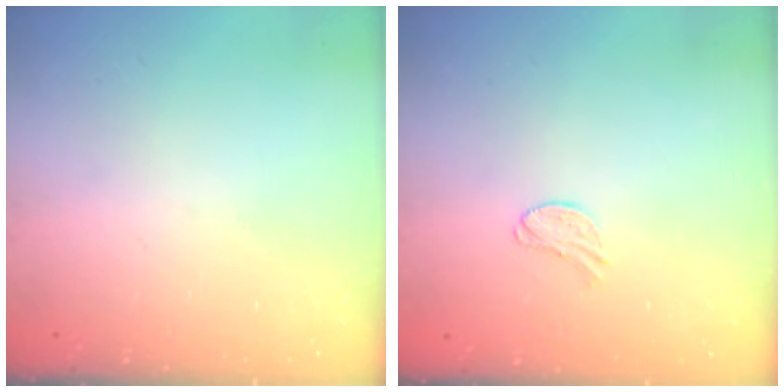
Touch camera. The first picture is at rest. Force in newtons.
{"total": 5.3, "press": 5.3, "slide": 0.5}